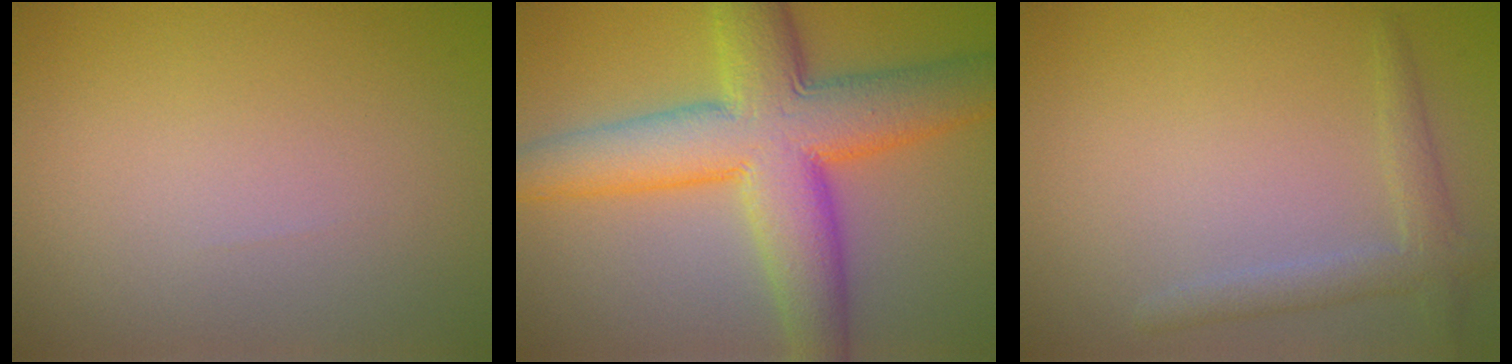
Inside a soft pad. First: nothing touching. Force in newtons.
{"total": 11.1, "press": 11.1, "slide": 0.1}
{"total": 2.4, "press": 2.4, "slide": 0.2}